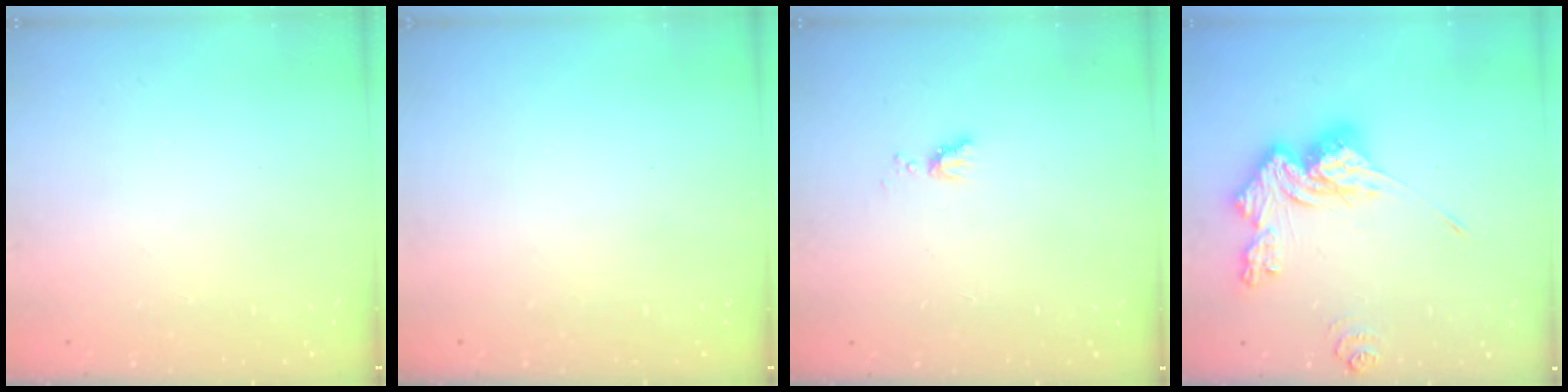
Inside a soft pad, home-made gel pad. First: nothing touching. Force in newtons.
{"total": 0.0}
{"total": 3.9, "press": 3.9, "slide": 0.6}
{"total": 15.3, "press": 15.2, "slide": 1.4}